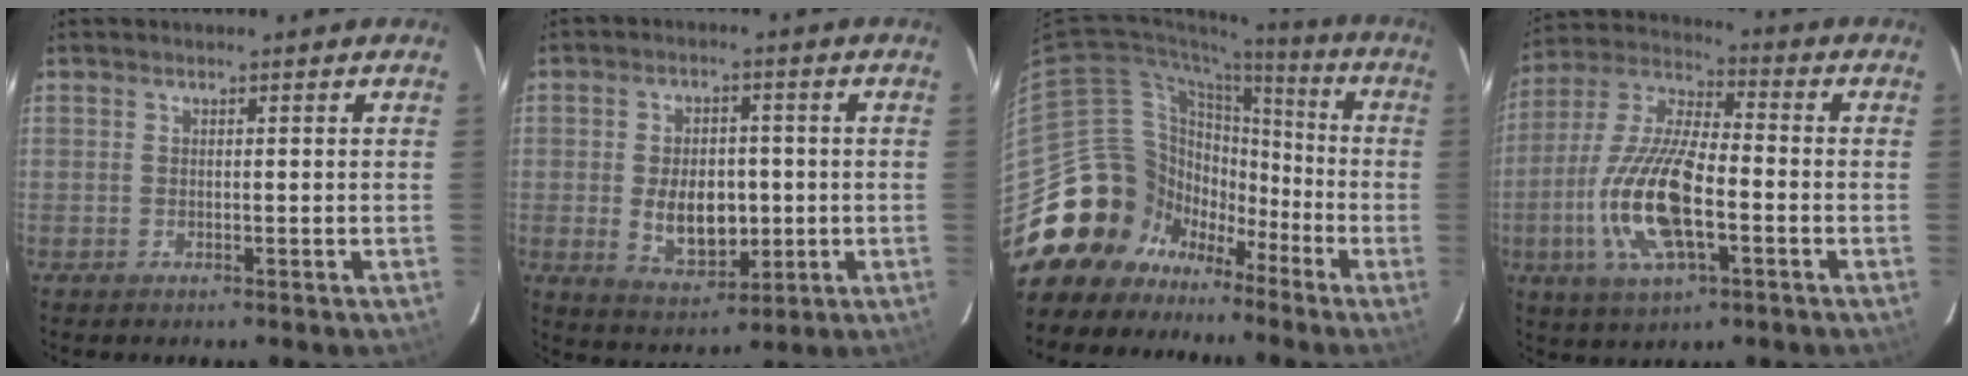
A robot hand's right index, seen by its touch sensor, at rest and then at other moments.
{"total": 9.8, "force": [-1.0, 5.9, 7.7], "torque": [-0.144, -0.002, -0.001]}
{"total": 19.6, "force": [-10.3, 16.0, 4.7], "torque": [-0.126, 0.061, -0.160]}
{"total": 17.5, "force": [-4.8, 6.3, 15.6], "torque": [-0.330, -0.008, -0.093]}